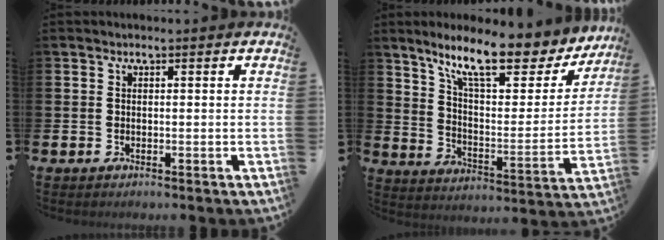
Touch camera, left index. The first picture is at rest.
{"total": 12.2, "force": [9.6, 3.1, 6.9], "torque": [-0.138, -0.057, 0.159]}